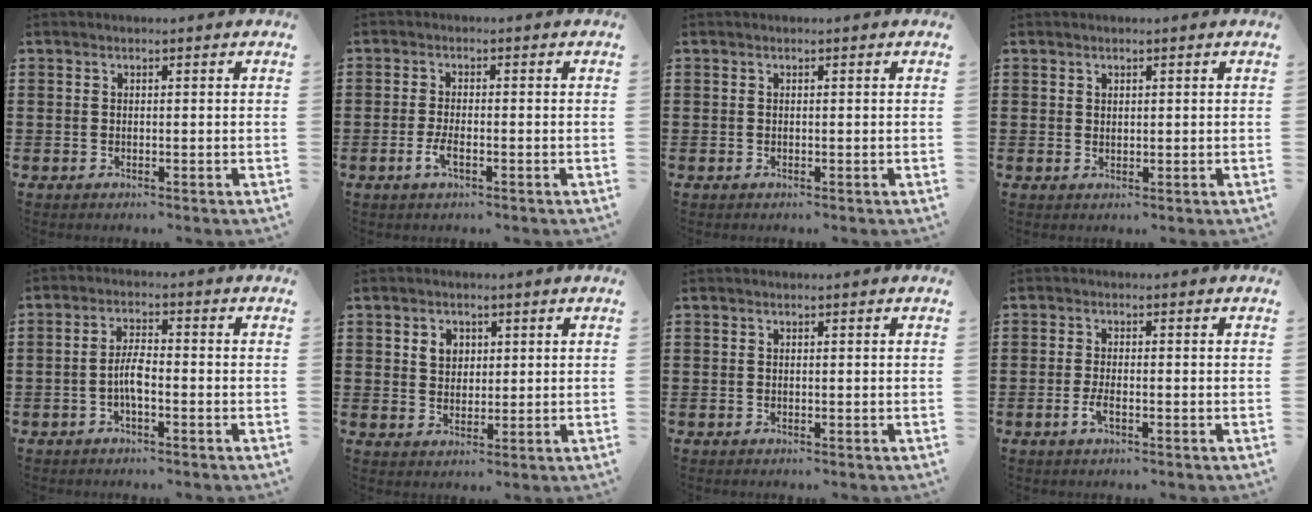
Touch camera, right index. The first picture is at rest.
{"total": 2.7, "force": [-1.1, 0.7, 2.3], "torque": [-0.054, -0.004, -0.025]}
{"total": 0.0}
{"total": 1.0, "force": [0.7, 0.6, 0.2], "torque": [-0.005, 0.001, 0.015]}
{"total": 3.8, "force": [-1.1, 1.0, 3.5], "torque": [-0.076, -0.001, -0.026]}
{"total": 3.1, "force": [1.3, 2.6, 1.2], "torque": [-0.035, 0.011, 0.022]}
{"total": 0.0}
{"total": 2.2, "force": [-1.0, 0.6, 1.9], "torque": [-0.041, -0.002, -0.020]}